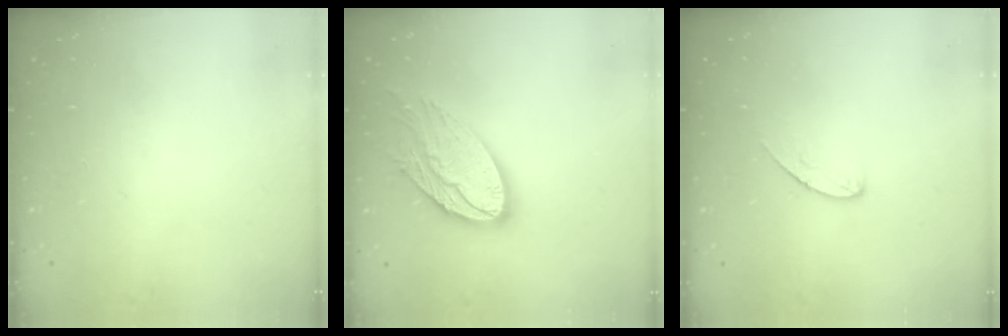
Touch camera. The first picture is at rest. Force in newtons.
{"total": 16.2, "press": 16.1, "slide": 1.2}
{"total": 6.6, "press": 6.6, "slide": 0.5}